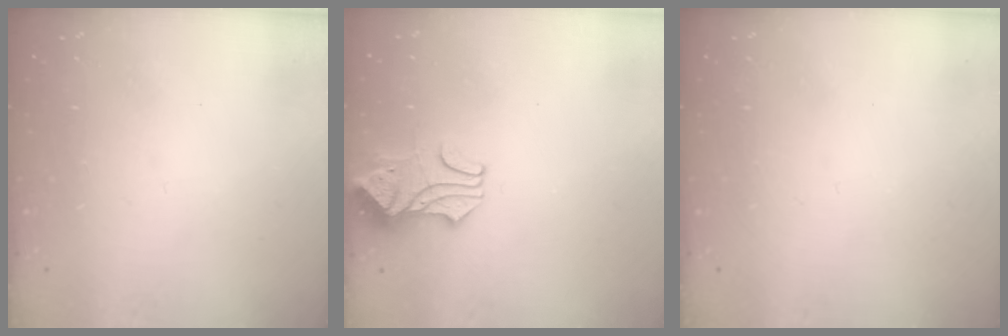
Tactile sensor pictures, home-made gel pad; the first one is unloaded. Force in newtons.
{"total": 1.7, "press": 1.2, "slide": 1.1}
{"total": 0.0}